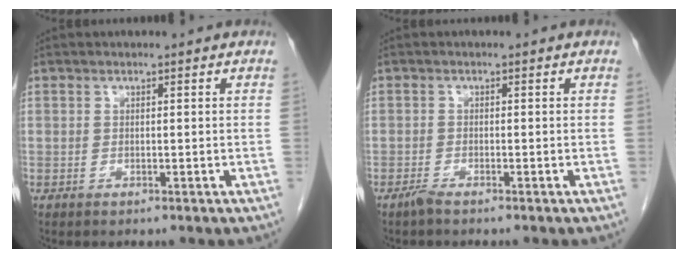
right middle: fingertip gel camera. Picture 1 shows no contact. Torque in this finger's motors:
{"motor_torque": [0.09, -0.04, 0.00, 0.00]}